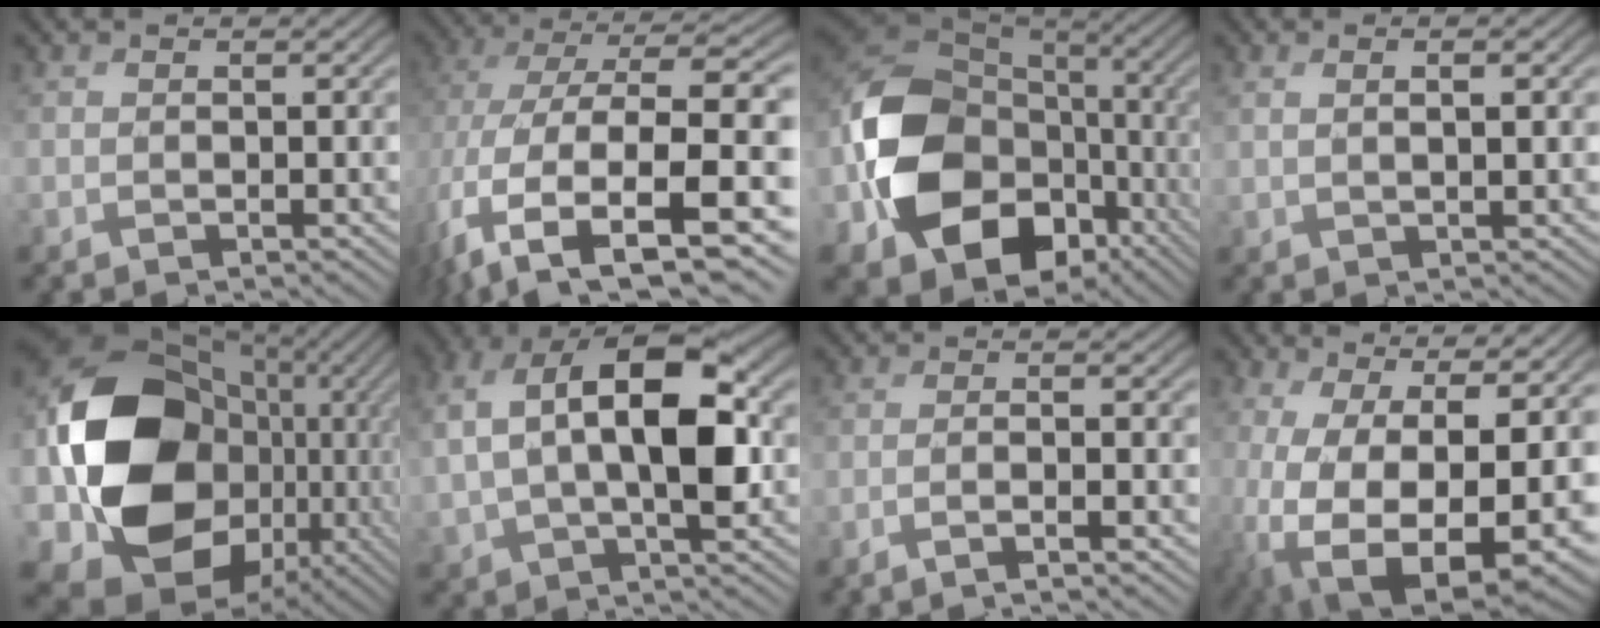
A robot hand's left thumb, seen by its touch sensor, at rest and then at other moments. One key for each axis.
{"total": 14.9, "fx": -4.3, "fy": 8.1, "fz": 11.7, "tx": -0.293, "ty": -0.024, "tz": -0.064}
{"total": 18.7, "fx": -4.9, "fy": 13.8, "fz": 11.6, "tx": -0.255, "ty": -0.037, "tz": -0.081}
{"total": 2.5, "fx": 0.9, "fy": 0.5, "fz": 2.2, "tx": -0.032, "ty": -0.003, "tz": 0.019}
{"total": 22.8, "fx": -1.4, "fy": 17.6, "fz": 14.3, "tx": -0.361, "ty": -0.032, "tz": -0.002}
{"total": 13.4, "fx": 1.5, "fy": 6.9, "fz": 11.4, "tx": -0.223, "ty": 0.009, "tz": 0.029}
{"total": 3.5, "fx": -1.7, "fy": 0.4, "fz": 3.0, "tx": -0.048, "ty": 0.010, "tz": -0.046}
{"total": 16.4, "fx": -3.0, "fy": 8.1, "fz": 13.9, "tx": -0.258, "ty": -0.053, "tz": -0.015}